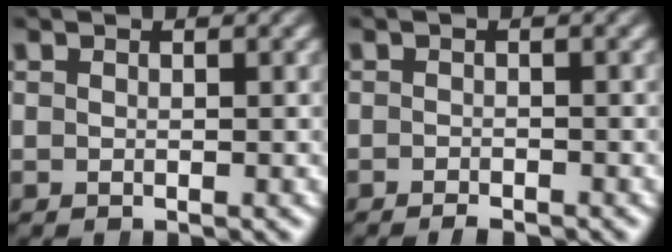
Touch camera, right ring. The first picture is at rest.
{"total": 1.3, "force": [-1.3, -0.1, 0.2], "torque": [0.002, -0.001, -0.022]}